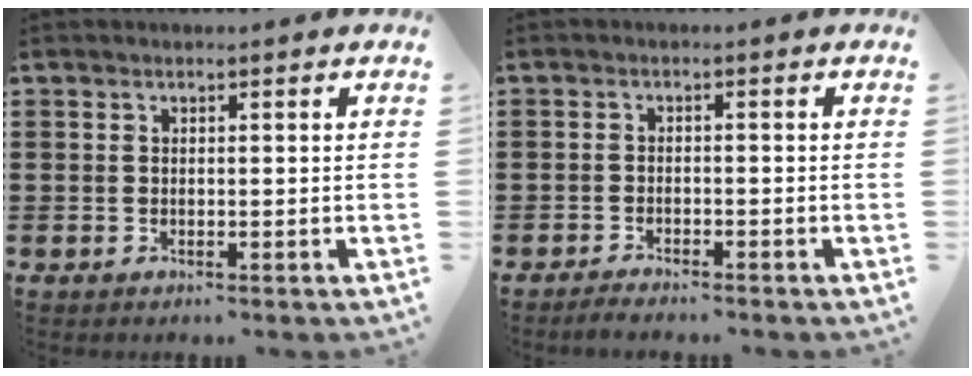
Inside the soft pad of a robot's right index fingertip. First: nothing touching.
{"total": 1.8, "force": [-1.8, 0.1, 0.0], "torque": [-0.005, 0.001, -0.036]}